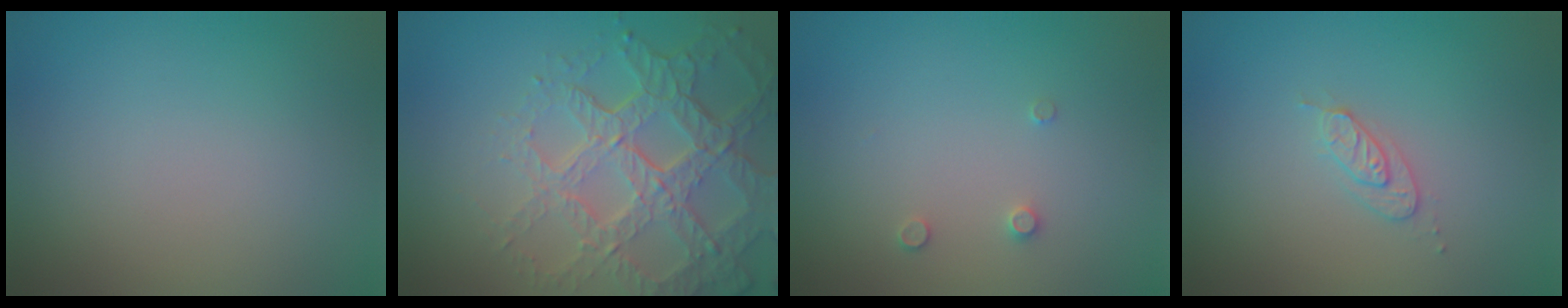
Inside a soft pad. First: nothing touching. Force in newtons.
{"total": 7.7, "press": 5.3, "slide": 5.5}
{"total": 0.8, "press": 0.8, "slide": 0.0}
{"total": 1.7, "press": 1.6, "slide": 0.2}